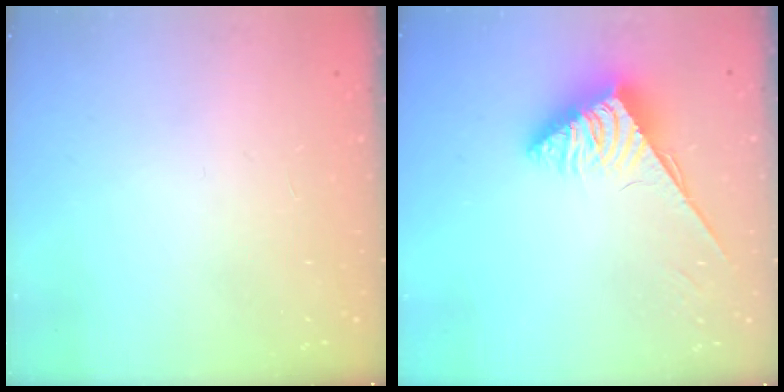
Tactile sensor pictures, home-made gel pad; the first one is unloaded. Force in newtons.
{"total": 3.8, "press": 3.8, "slide": 0.5}